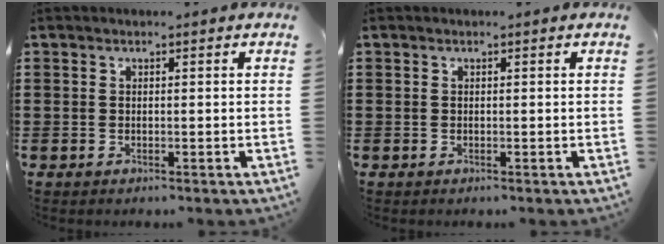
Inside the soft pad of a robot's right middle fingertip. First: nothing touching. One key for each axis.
{"total": 0.0}